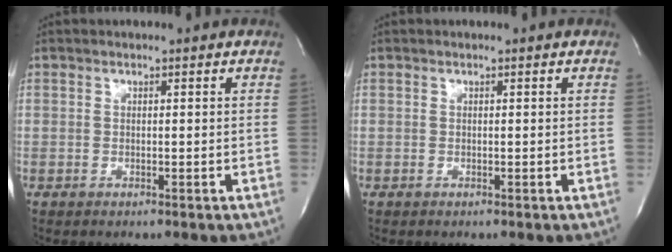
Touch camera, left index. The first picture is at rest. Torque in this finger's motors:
{"motor_torque": [0.00, 0.00, 0.00, 0.00]}